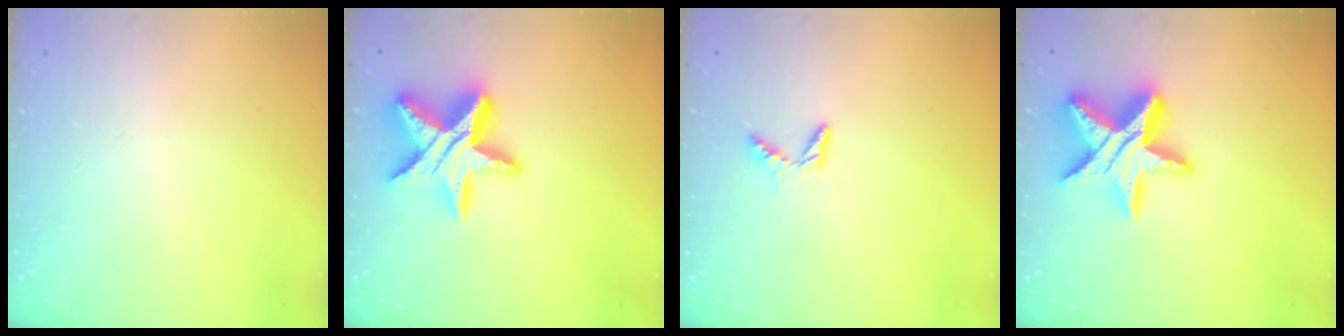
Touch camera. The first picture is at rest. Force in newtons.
{"total": 18.3, "press": 18.3, "slide": 1.5}
{"total": 4.6, "press": 4.6, "slide": 0.5}
{"total": 18.3, "press": 18.3, "slide": 1.5}